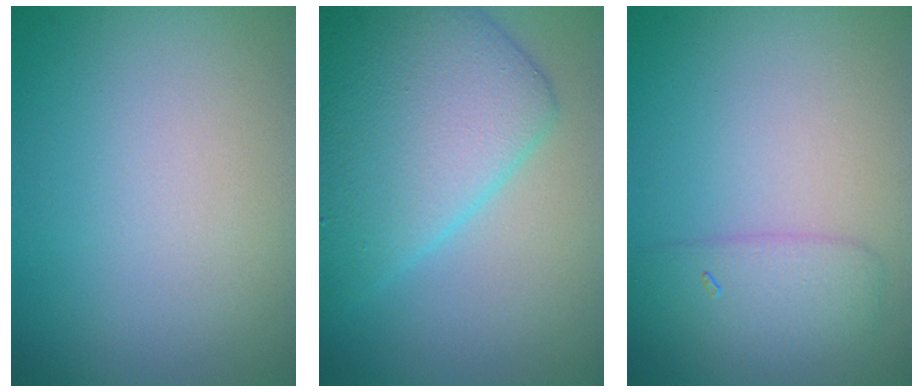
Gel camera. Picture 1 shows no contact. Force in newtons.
{"total": 8.7, "press": 8.7, "slide": 0.1}
{"total": 3.0, "press": 3.0, "slide": 0.2}